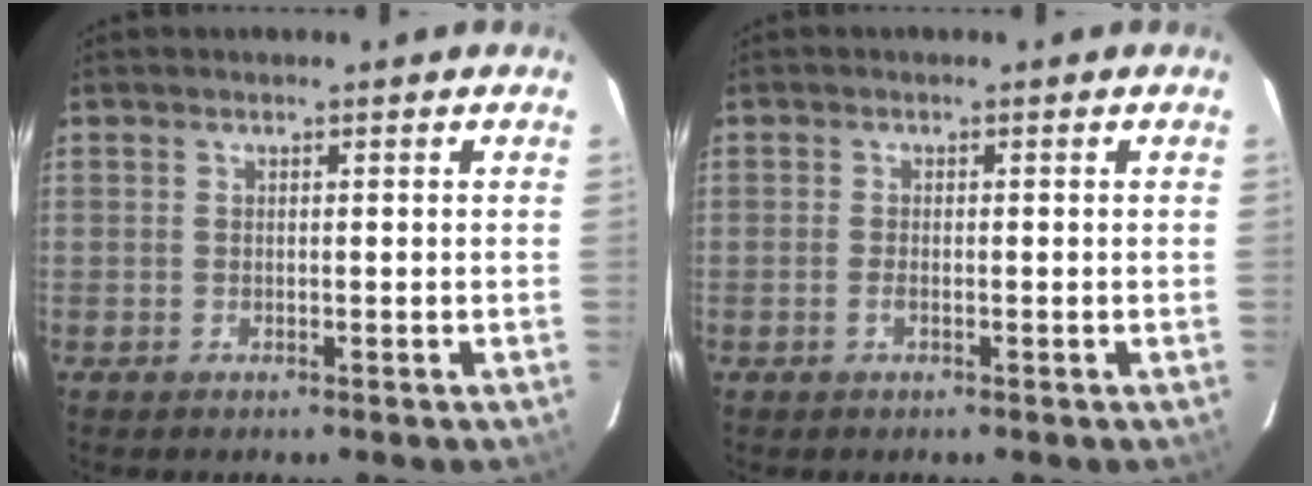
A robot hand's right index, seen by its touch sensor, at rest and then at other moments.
{"total": 1.1, "force": [-0.5, 0.4, 1.0], "torque": [-0.021, -0.001, -0.010]}